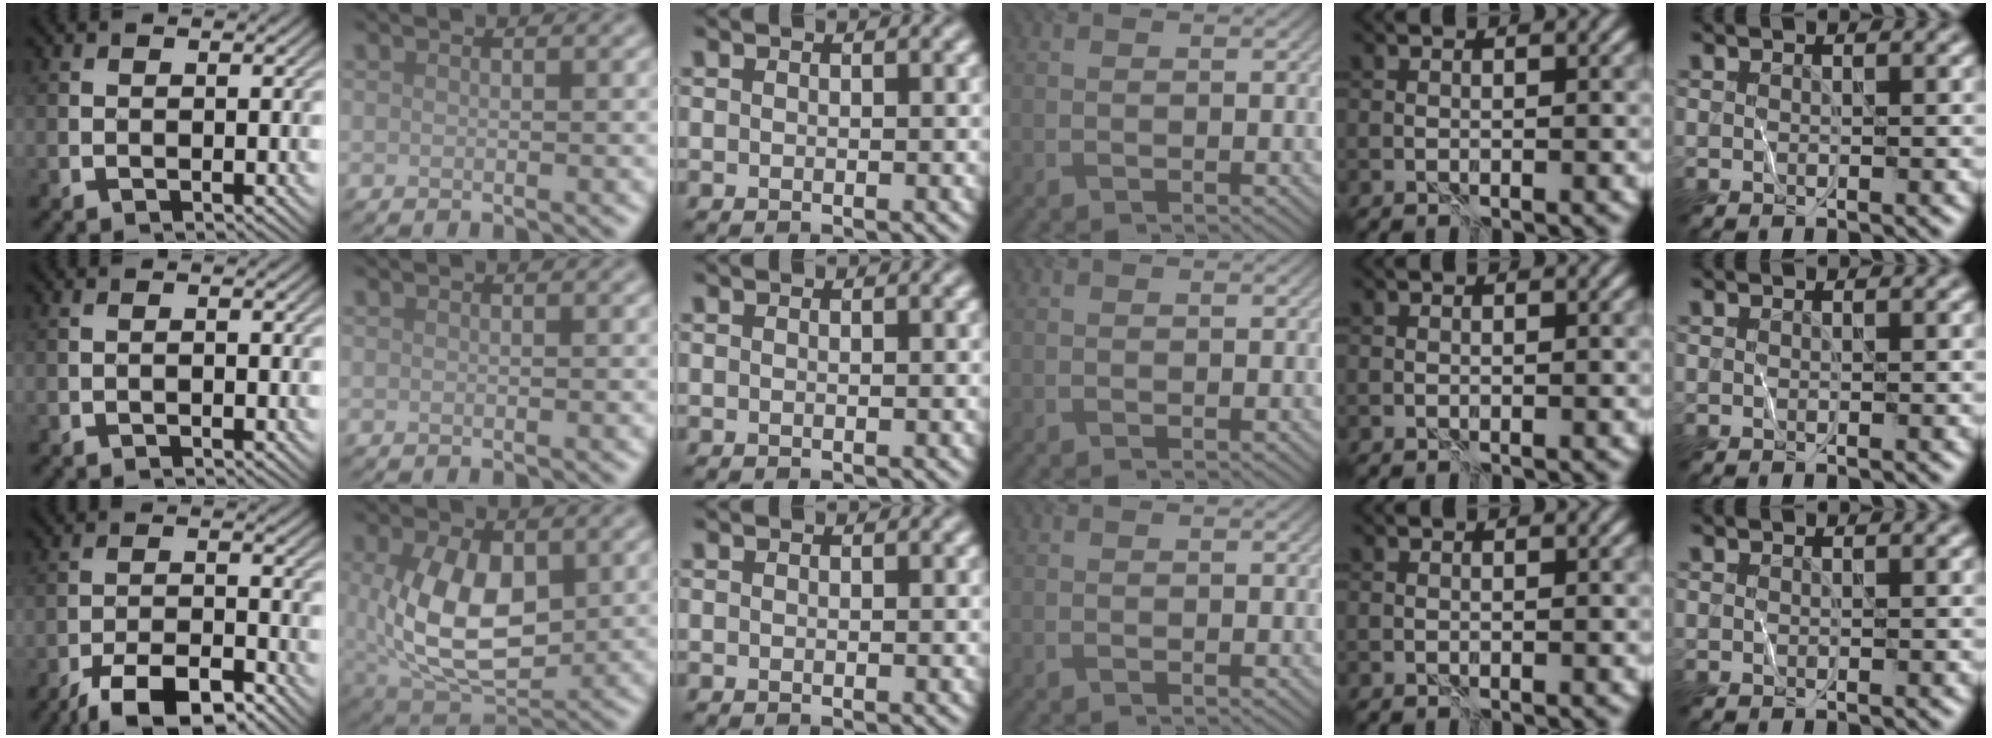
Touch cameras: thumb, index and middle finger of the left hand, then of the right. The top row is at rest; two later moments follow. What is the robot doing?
{"motion": "wrap", "object": "plastic wrap"}